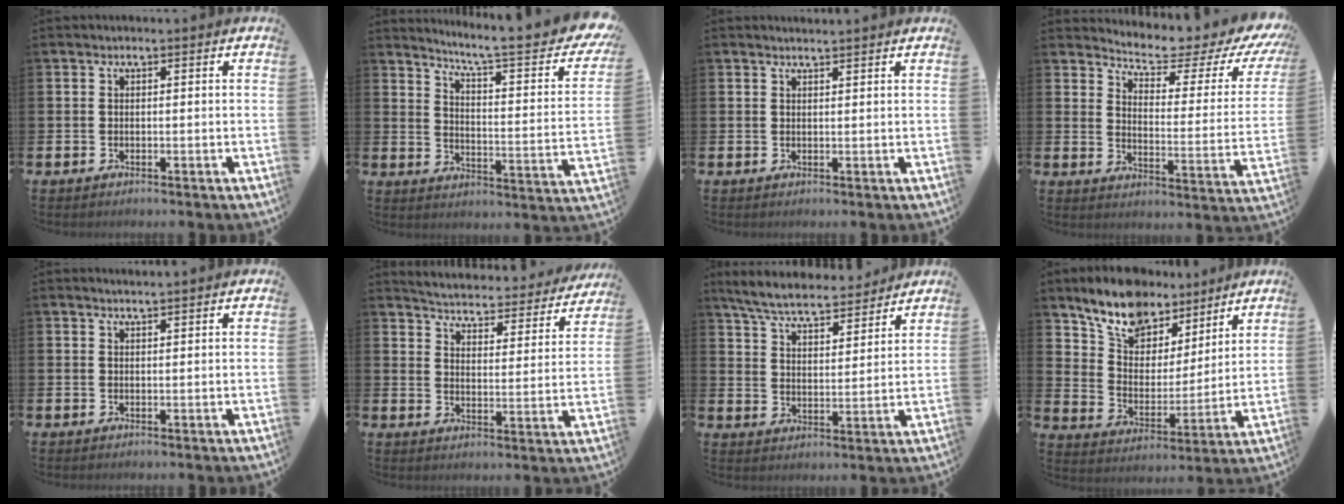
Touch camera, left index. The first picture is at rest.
{"total": 7.1, "force": [5.4, 0.8, 4.5], "torque": [-0.078, -0.050, 0.076]}
{"total": 1.3, "force": [1.3, -0.1, 0.0], "torque": [0.009, -0.008, 0.022]}
{"total": 5.1, "force": [4.7, 0.8, 1.8], "torque": [-0.058, -0.042, 0.070]}
{"total": 1.5, "force": [1.4, -0.1, 0.1], "torque": [0.000, -0.006, 0.026]}
{"total": 4.3, "force": [4.2, 0.5, 0.6], "torque": [-0.037, -0.041, 0.066]}
{"total": 6.8, "force": [6.4, 1.1, 2.0], "torque": [-0.069, -0.037, 0.112]}
{"total": 10.1, "force": [8.9, 4.5, 1.6], "torque": [-0.084, -0.057, 0.167]}